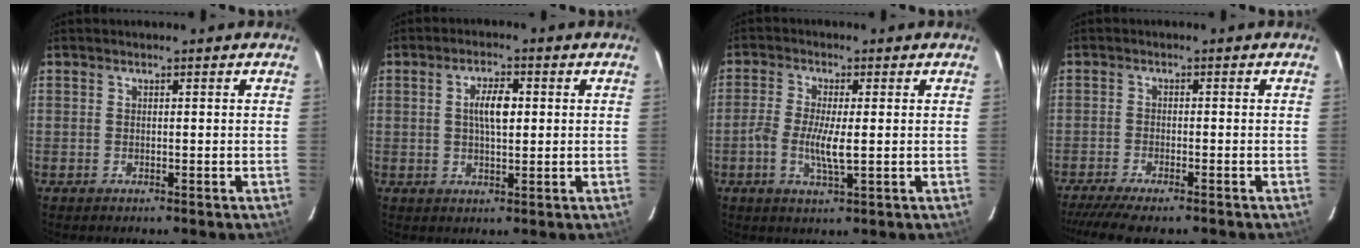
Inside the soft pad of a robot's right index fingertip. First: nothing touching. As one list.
[{"total": 5.1, "force": [0.8, 1.9, 4.6], "torque": [-0.082, 0.008, 0.017]}, {"total": 5.7, "force": [-0.9, 1.2, 5.5], "torque": [-0.116, -0.004, -0.021]}, {"total": 9.4, "force": [-8.0, 1.2, 4.8], "torque": [-0.115, -0.032, -0.137]}]